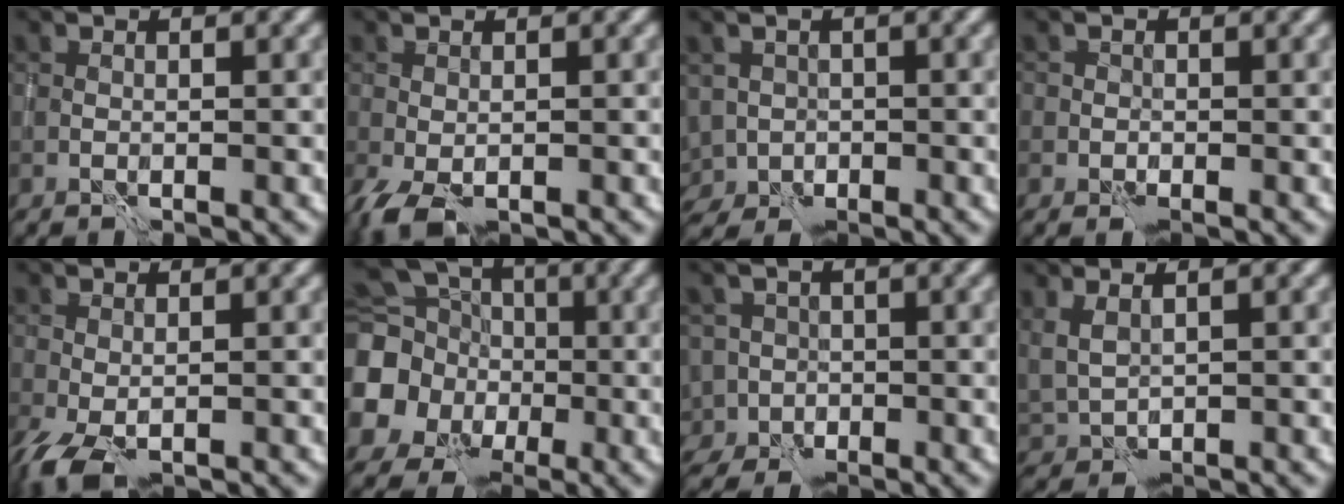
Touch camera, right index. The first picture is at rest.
{"total": 2.8, "force": [-1.8, 1.4, 1.6], "torque": [-0.030, -0.008, -0.031]}
{"total": 3.3, "force": [-1.6, 2.7, 0.9], "torque": [-0.004, -0.011, -0.031]}
{"total": 0.8, "force": [-0.4, 0.7, 0.1], "torque": [0.004, 0.000, -0.009]}
{"total": 3.5, "force": [-1.9, 1.7, 2.4], "torque": [-0.049, -0.010, -0.034]}
{"total": 12.0, "force": [-1.2, 11.3, 4.0], "torque": [-0.134, -0.018, -0.044]}
{"total": 5.4, "force": [-3.0, 4.4, 0.9], "torque": [-0.001, -0.016, -0.056]}
{"total": 2.2, "force": [1.2, 1.1, 1.5], "torque": [-0.033, -0.003, 0.036]}